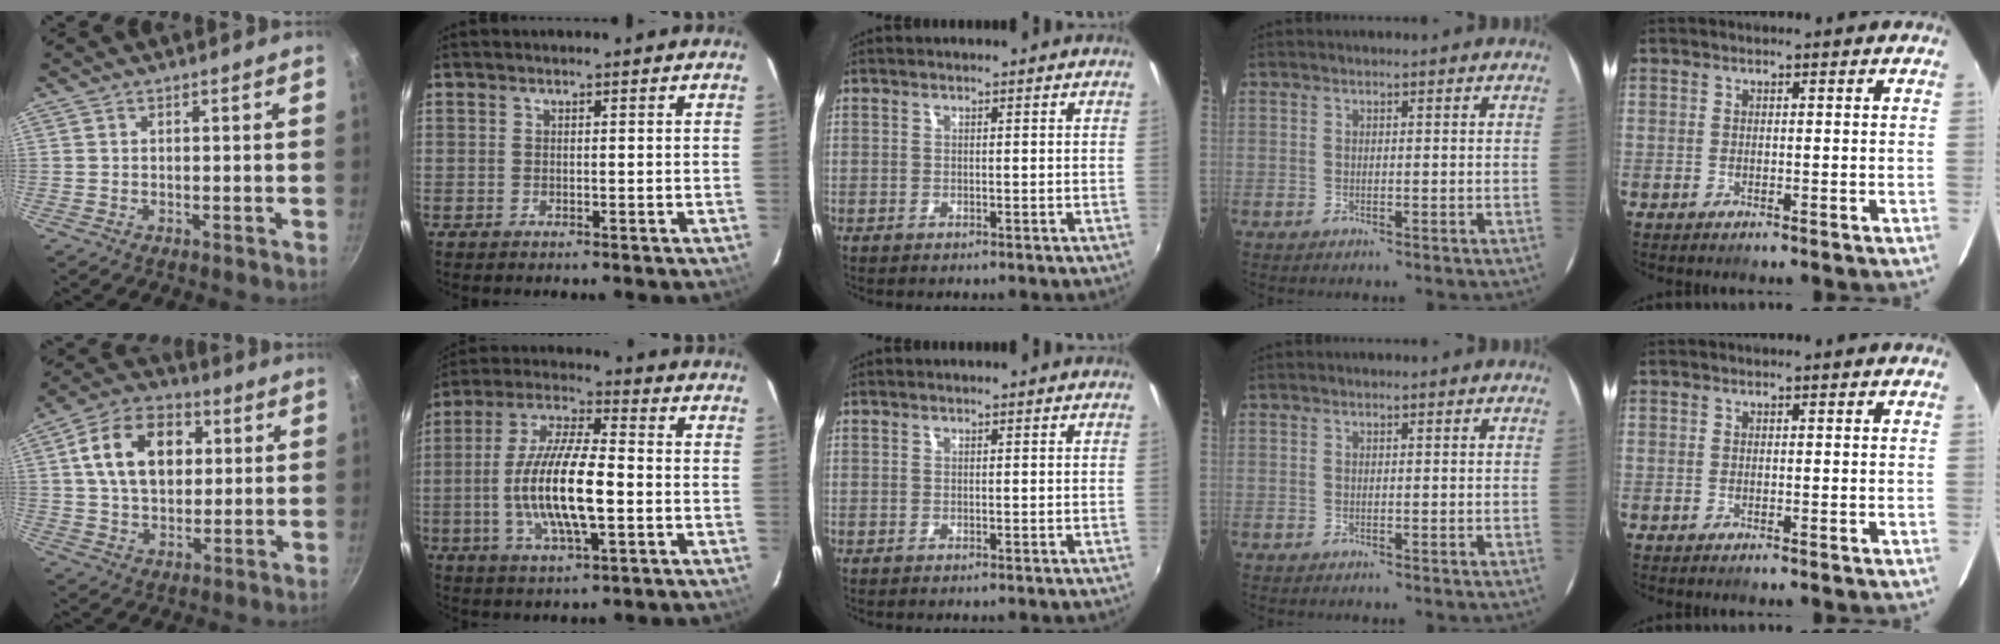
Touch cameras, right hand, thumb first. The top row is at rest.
{"thumb": {"total": 16.0, "force": [3.7, 11.0, 11.0], "torque": [-0.157, 0.013, 0.051]}, "index": {"total": 15.5, "force": [-2.7, 4.2, 14.6], "torque": [-0.293, -0.003, -0.051]}}